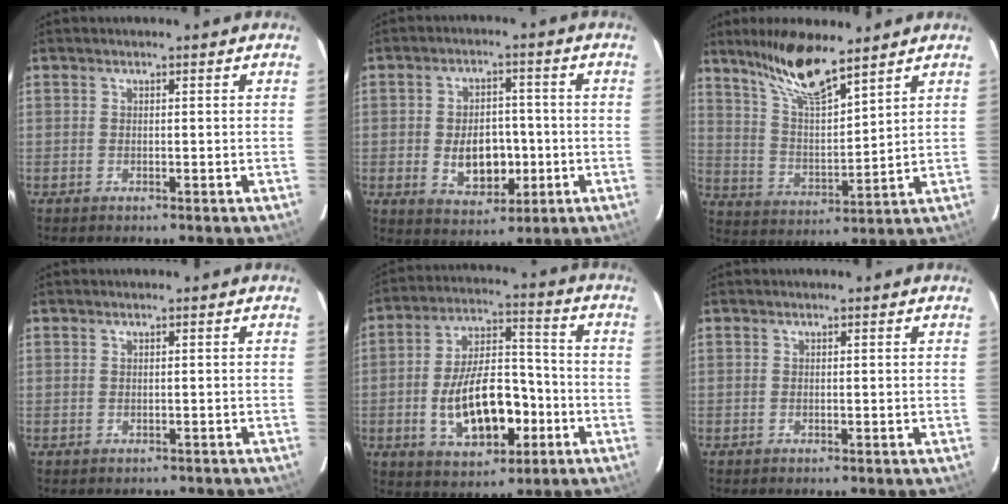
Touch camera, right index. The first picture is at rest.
{"total": 9.1, "force": [-1.6, 6.0, 6.7], "torque": [-0.125, 0.006, -0.009]}
{"total": 13.1, "force": [10.1, 2.4, 7.9], "torque": [-0.142, 0.003, 0.197]}
{"total": 0.9, "force": [-0.6, 0.7, 0.1], "torque": [0.002, 0.004, 0.000]}
{"total": 15.6, "force": [-4.6, 7.9, 12.6], "torque": [-0.240, 0.016, -0.060]}
{"total": 0.0}